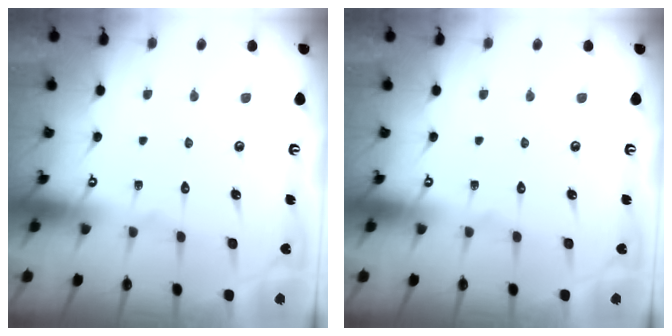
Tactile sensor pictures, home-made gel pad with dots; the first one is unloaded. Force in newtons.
{"total": 0.0}